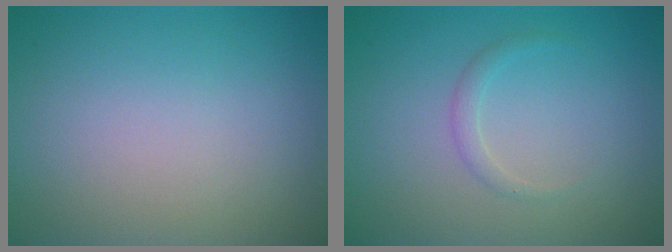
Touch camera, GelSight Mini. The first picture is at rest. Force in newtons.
{"total": 1.0, "press": 1.0, "slide": 0.1}